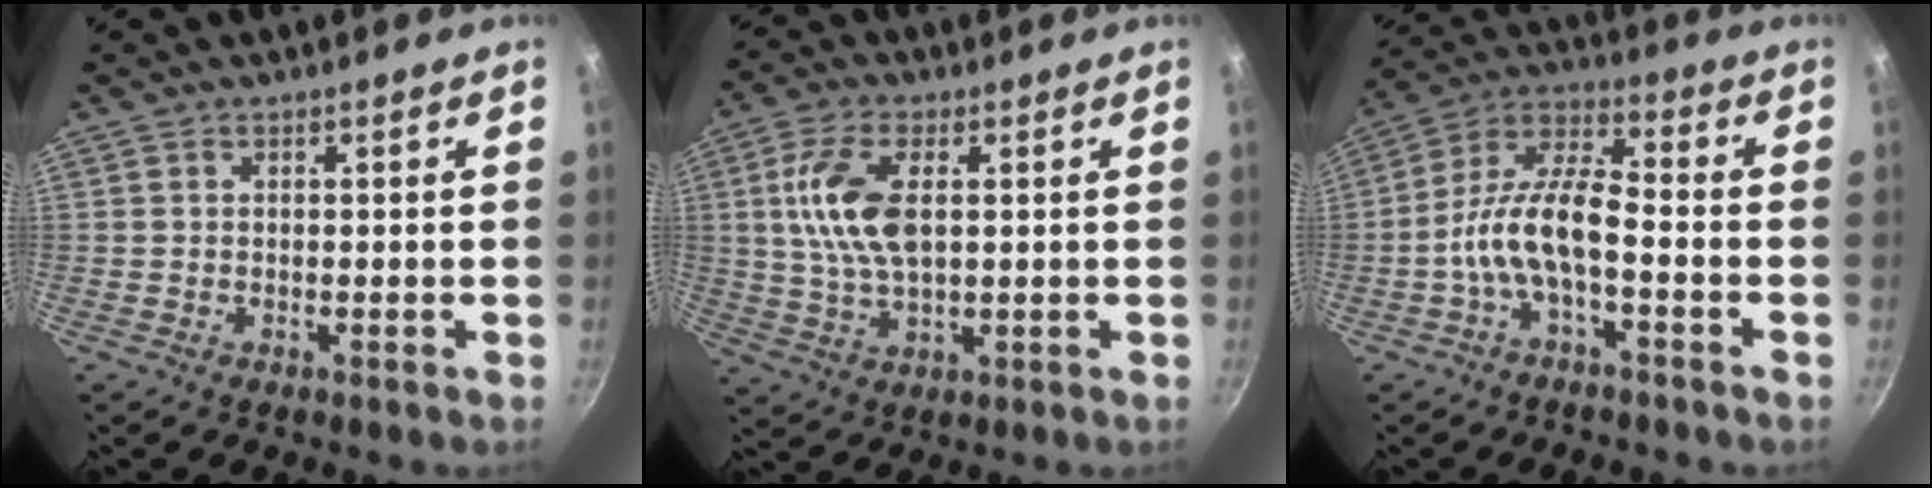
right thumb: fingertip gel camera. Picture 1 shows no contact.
{"total": 10.9, "force": [1.9, 5.5, 9.2], "torque": [-0.178, 0.003, 0.037]}
{"total": 10.9, "force": [-3.6, 4.2, 9.3], "torque": [-0.182, 0.045, -0.081]}